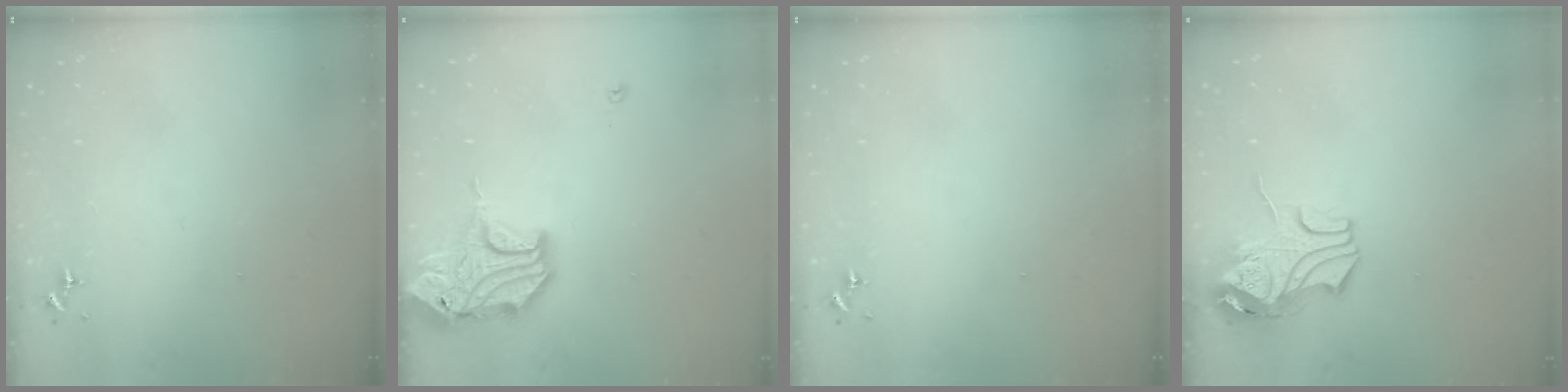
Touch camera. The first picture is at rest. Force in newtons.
{"total": 18.1, "press": 17.9, "slide": 2.5}
{"total": 0.0}
{"total": 10.5, "press": 10.3, "slide": 1.7}